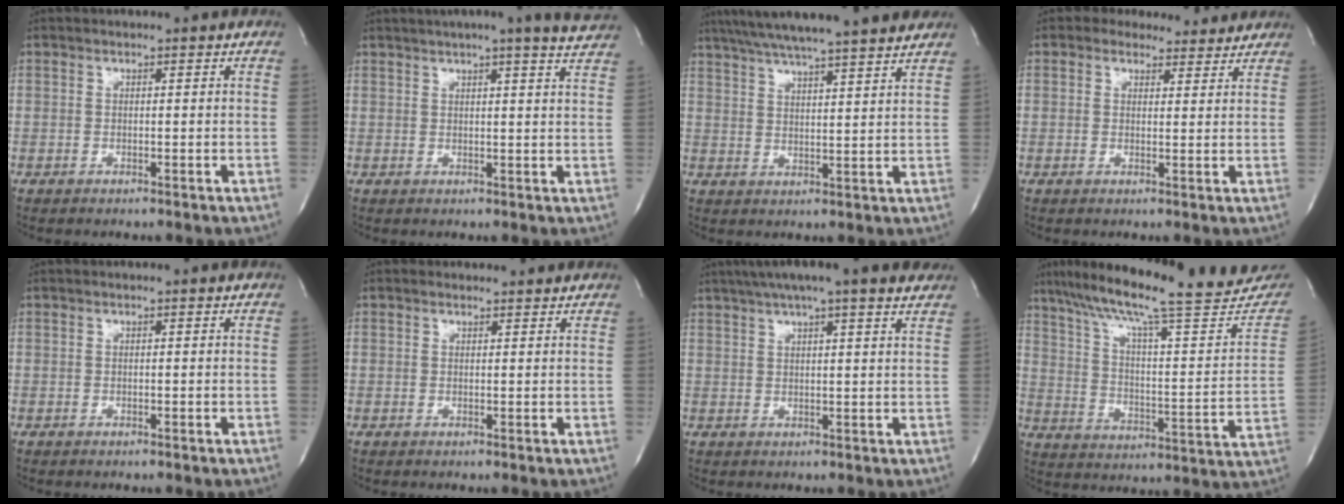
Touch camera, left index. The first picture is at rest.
{"total": 12.8, "force": [11.1, -0.6, 6.2], "torque": [-0.097, -0.012, 0.121]}
{"total": 19.9, "force": [17.2, 0.6, 9.9], "torque": [-0.172, 0.021, 0.237]}
{"total": 5.9, "force": [5.1, 2.7, 0.8], "torque": [-0.002, 0.007, 0.052]}
{"total": 0.0}
{"total": 1.0, "force": [0.9, 0.4, -0.2], "torque": [-0.011, 0.000, 0.007]}
{"total": 14.6, "force": [11.7, 1.1, 8.7], "torque": [-0.145, 0.039, 0.147]}
{"total": 28.1, "force": [23.9, 3.1, 14.4], "torque": [-0.233, -0.040, 0.321]}